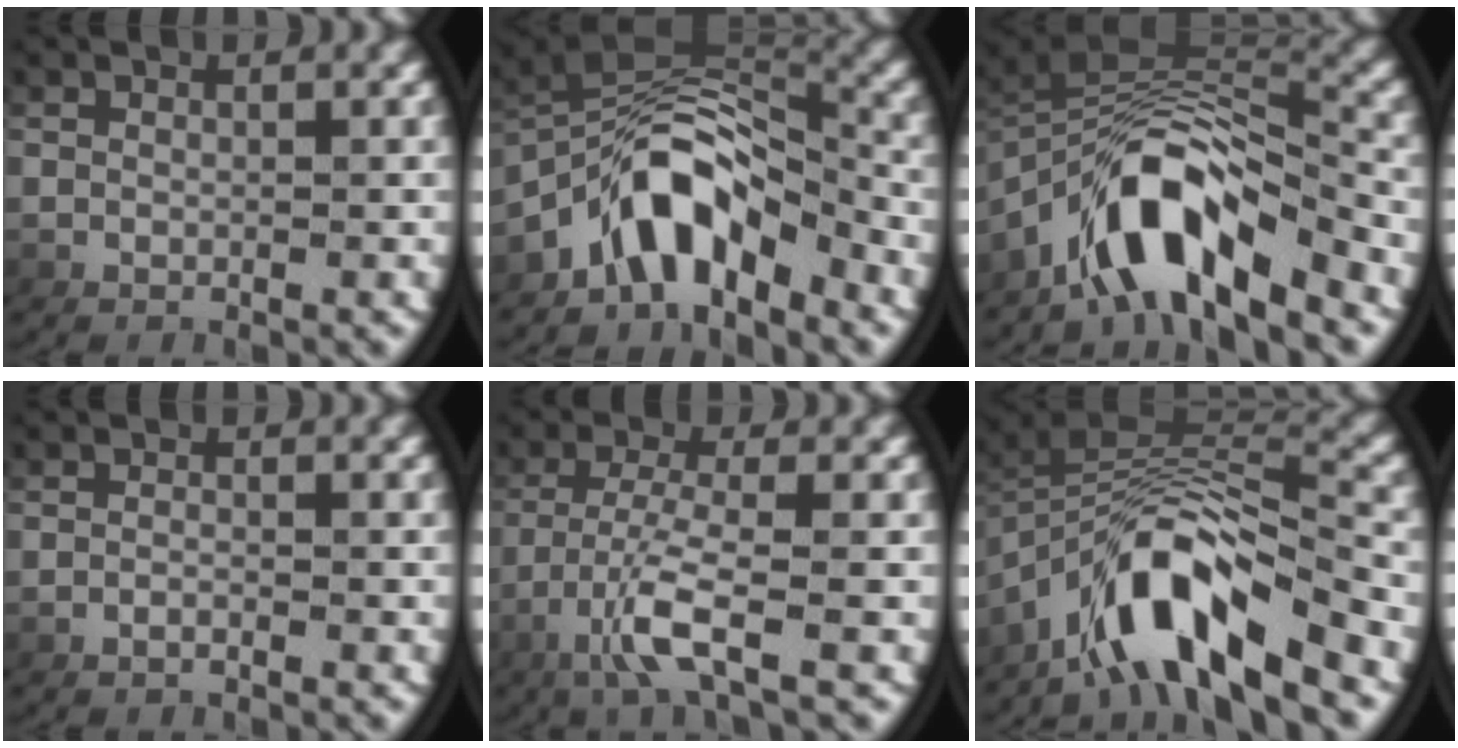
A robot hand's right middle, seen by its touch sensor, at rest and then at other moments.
{"total": 7.7, "force": [-2.8, 4.7, 5.4], "torque": [-0.100, -0.001, -0.044]}
{"total": 8.5, "force": [-4.0, 4.1, 6.3], "torque": [-0.116, -0.002, -0.063]}
{"total": 0.9, "force": [-0.8, 0.1, 0.4], "torque": [-0.013, 0.000, -0.015]}
{"total": 4.2, "force": [-1.6, 0.3, 3.8], "torque": [-0.094, -0.015, -0.017]}
{"total": 8.4, "force": [-4.5, 3.2, 6.3], "torque": [-0.109, 0.002, -0.072]}